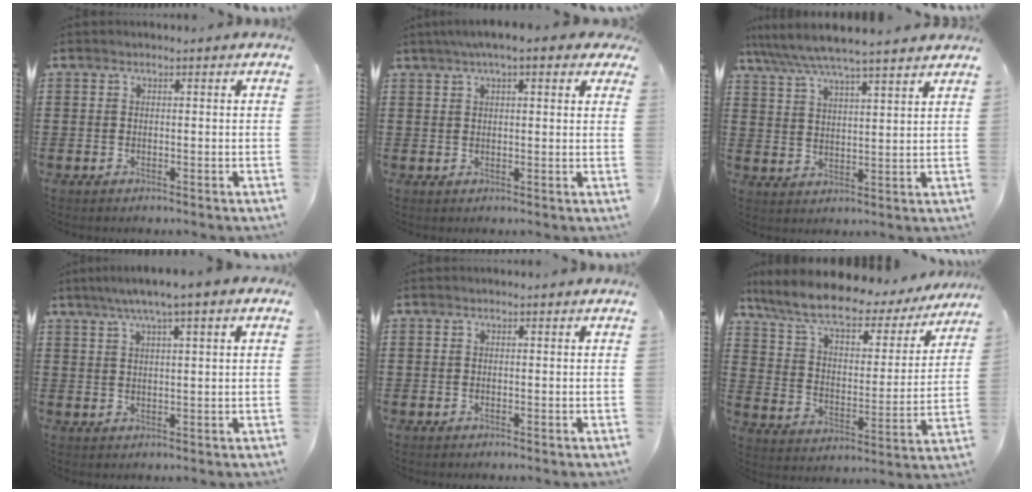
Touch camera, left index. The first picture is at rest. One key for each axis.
{"total": 4.5, "fx": 2.8, "fy": 0.8, "fz": 3.4, "tx": -0.073, "ty": 0.009, "tz": 0.049}
{"total": 5.9, "fx": 5.4, "fy": -0.1, "fz": 2.5, "tx": -0.068, "ty": -0.026, "tz": 0.092}
{"total": 4.0, "fx": 2.2, "fy": -0.1, "fz": 3.3, "tx": -0.066, "ty": 0.001, "tz": 0.037}
{"total": 0.0}
{"total": 8.9, "fx": 7.4, "fy": 2.0, "fz": 4.4, "tx": -0.116, "ty": -0.042, "tz": 0.125}